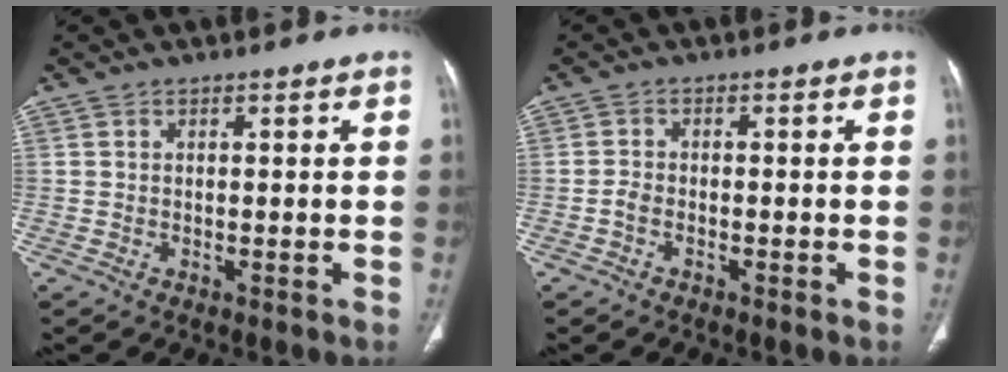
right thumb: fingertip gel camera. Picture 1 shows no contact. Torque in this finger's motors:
{"motor_torque": [-0.20, 0.11, 0.43, -0.15, -0.01]}